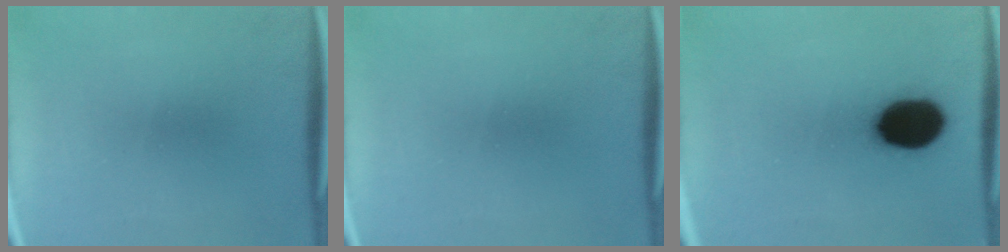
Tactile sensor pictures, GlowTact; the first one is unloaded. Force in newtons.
{"total": 0.0}
{"total": 15.6}